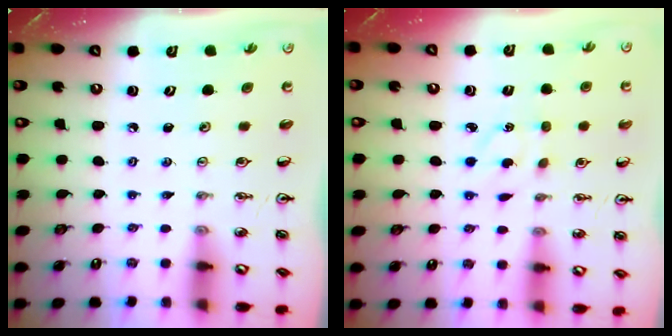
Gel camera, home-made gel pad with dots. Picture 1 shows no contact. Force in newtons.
{"total": 4.0, "press": 3.9, "slide": 0.6}